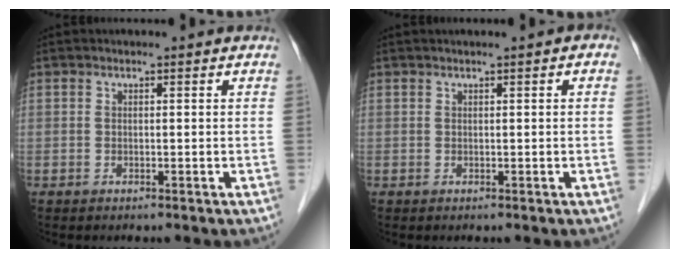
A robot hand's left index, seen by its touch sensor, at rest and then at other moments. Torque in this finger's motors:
{"motor_torque": [-0.80, -1.02, -0.55, -0.01]}